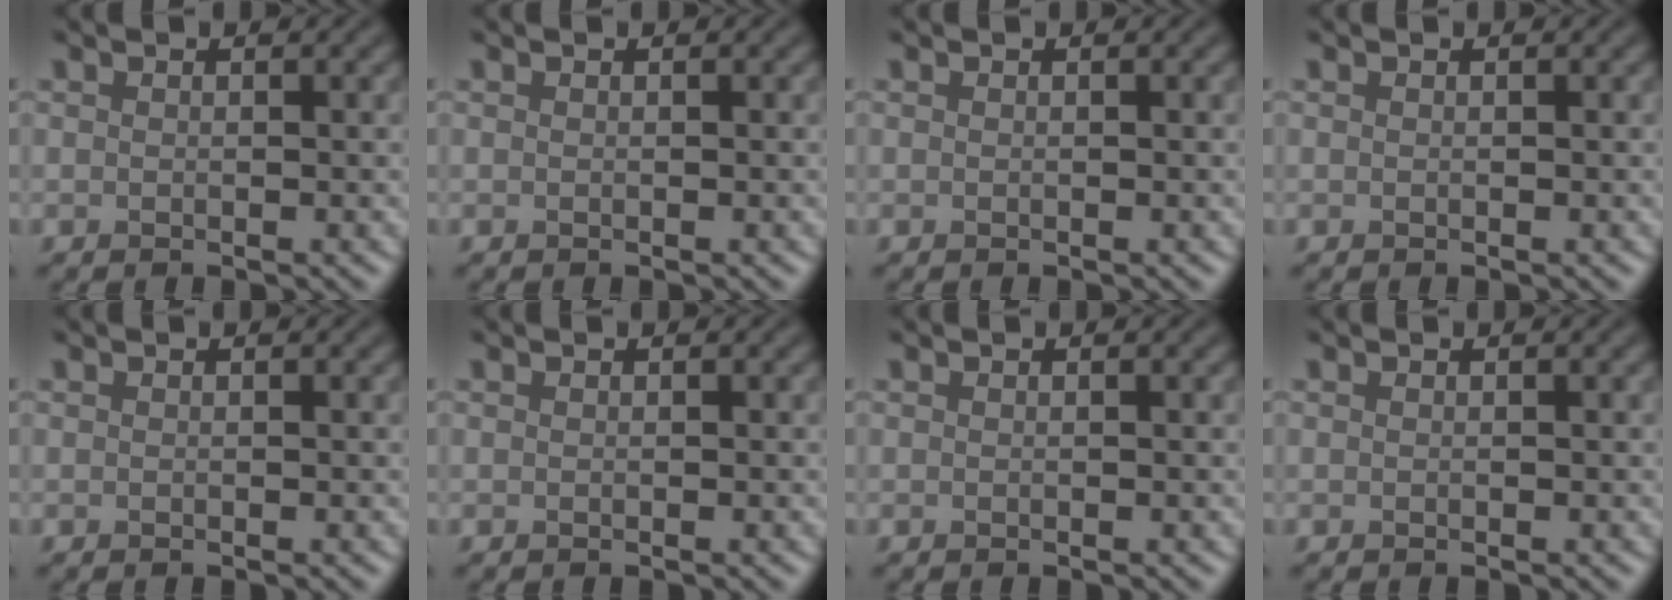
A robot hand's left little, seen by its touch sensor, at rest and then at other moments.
{"total": 0.0}
{"total": 0.0}
{"total": 0.0}
{"total": 0.0}
{"total": 0.0}
{"total": 0.0}
{"total": 0.0}